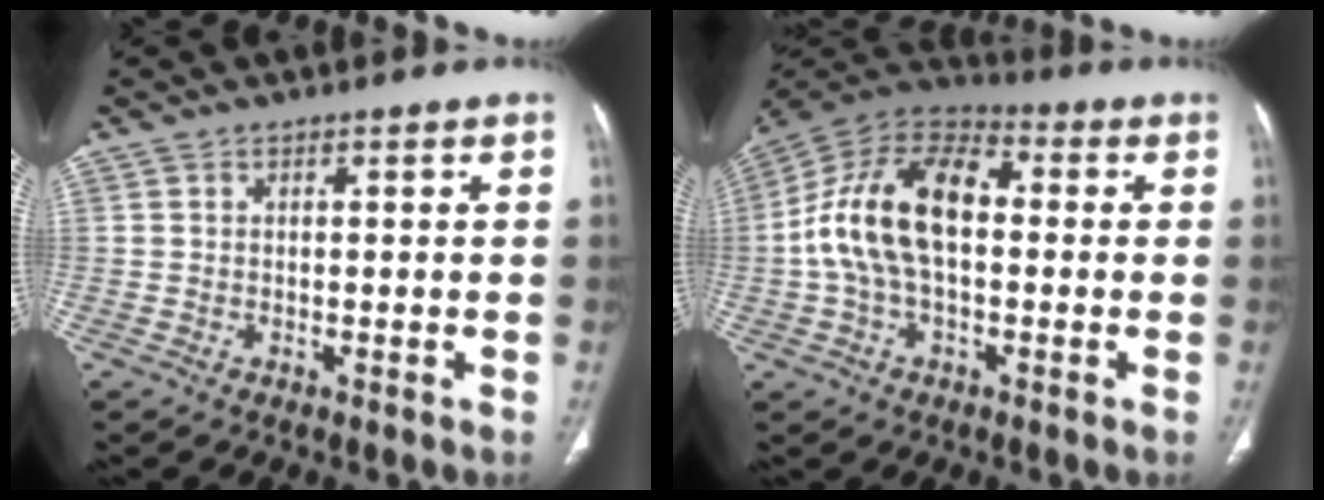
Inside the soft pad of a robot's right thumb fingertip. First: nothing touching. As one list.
[{"total": 17.2, "force": [0.2, 10.1, 13.9], "torque": [-0.261, 0.040, -0.006]}]